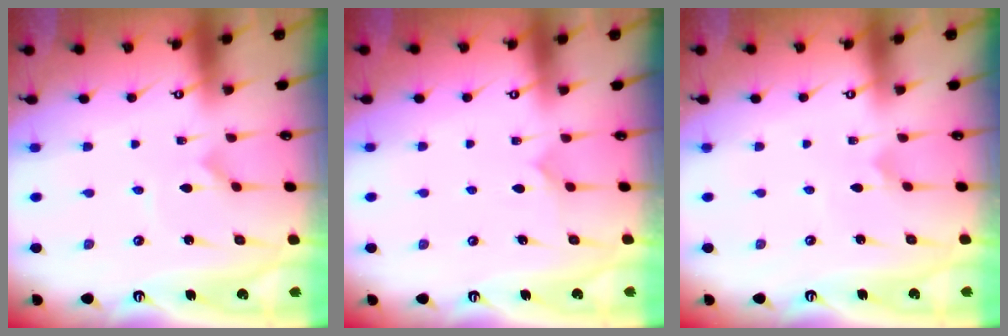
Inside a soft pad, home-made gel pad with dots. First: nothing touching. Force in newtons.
{"total": 5.2, "press": 5.2, "slide": 0.5}
{"total": 1.0, "press": 1.0, "slide": 0.1}